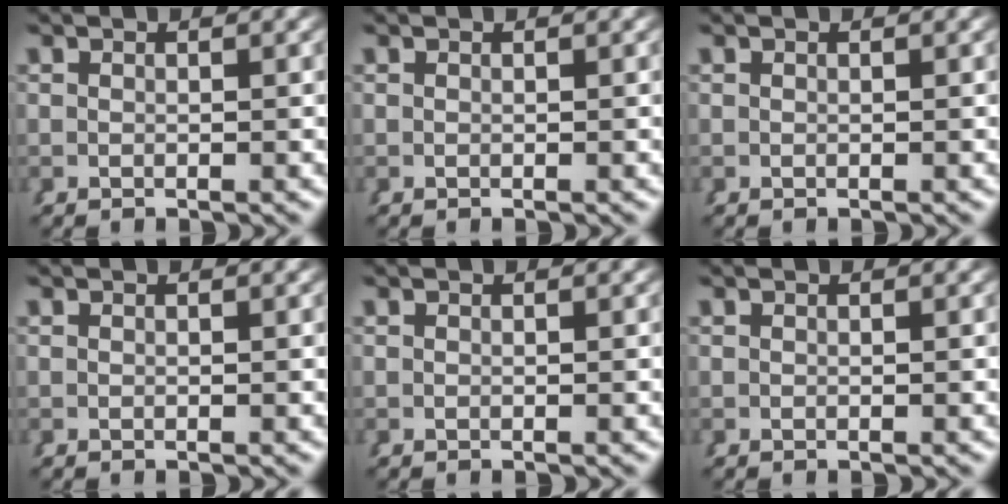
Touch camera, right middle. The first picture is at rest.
{"total": 0.0}
{"total": 0.0}
{"total": 0.0}
{"total": 0.0}
{"total": 0.0}